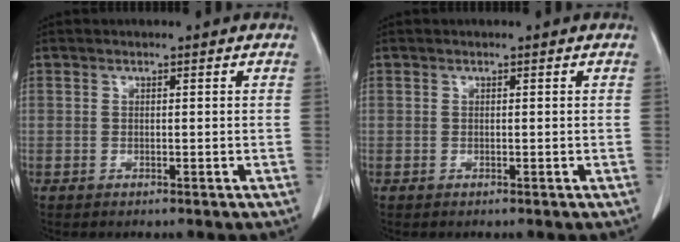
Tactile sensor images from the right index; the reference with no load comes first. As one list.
[{"total": 0.0}]